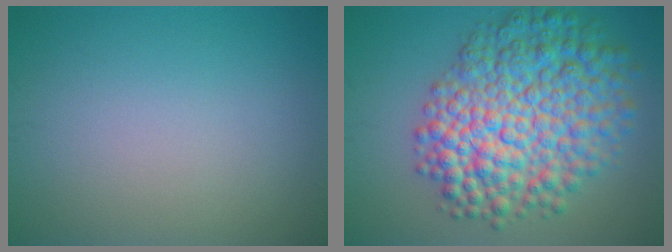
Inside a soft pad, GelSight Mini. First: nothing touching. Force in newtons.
{"total": 10.9, "press": 10.9, "slide": 0.2}